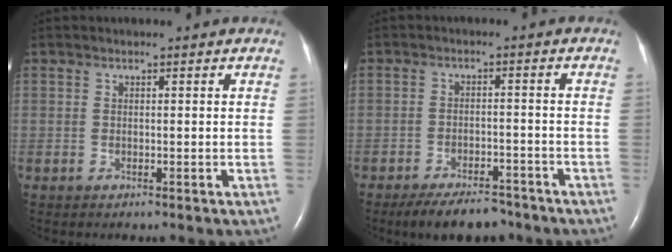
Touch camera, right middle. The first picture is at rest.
{"total": 7.6, "force": [-6.3, 2.7, 3.3], "torque": [-0.050, -0.005, -0.101]}